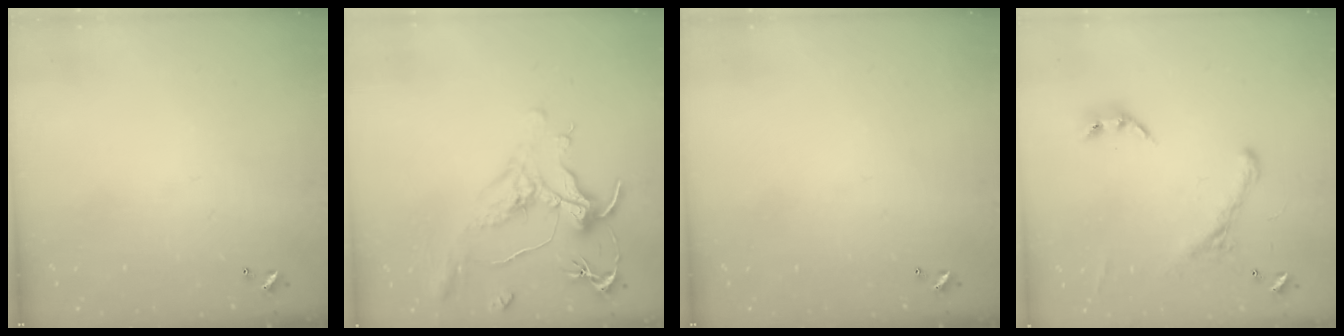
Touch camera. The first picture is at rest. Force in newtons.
{"total": 1.3, "press": 1.1, "slide": 0.7}
{"total": 0.0}
{"total": 2.9, "press": 2.7, "slide": 1.2}